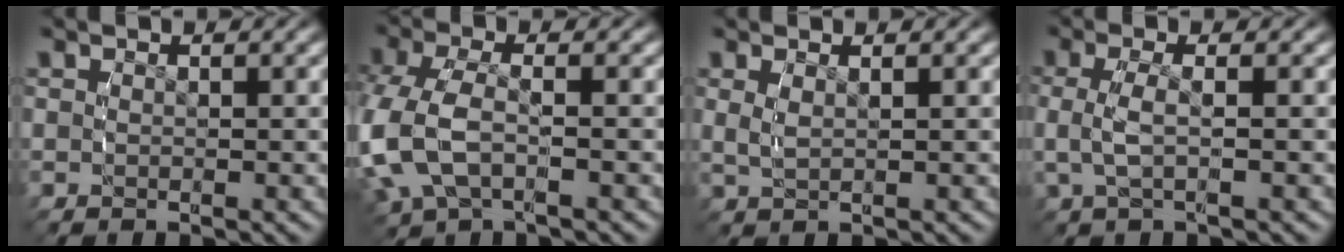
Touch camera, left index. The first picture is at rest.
{"total": 6.0, "force": [-1.3, 4.3, 4.0], "torque": [-0.139, -0.028, -0.009]}
{"total": 1.3, "force": [0.5, 0.7, 0.9], "torque": [-0.027, -0.005, 0.014]}
{"total": 2.5, "force": [-0.3, 1.0, 2.3], "torque": [-0.062, -0.001, -0.003]}